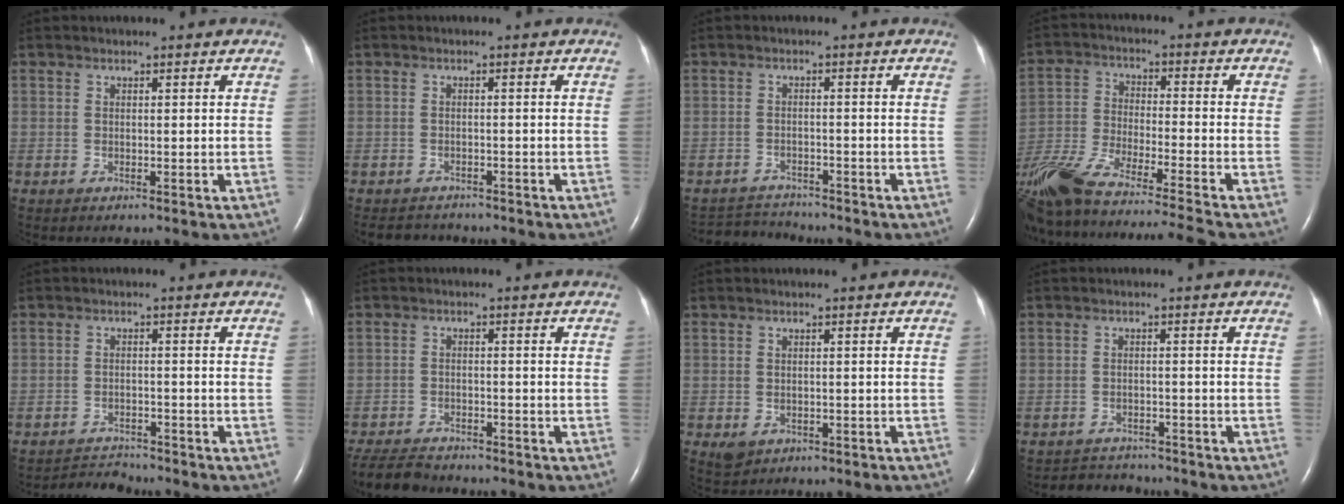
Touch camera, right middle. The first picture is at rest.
{"total": 4.6, "force": [-4.2, 1.6, 0.6], "torque": [-0.011, -0.005, -0.060]}
{"total": 4.7, "force": [-4.7, 0.5, -0.6], "torque": [0.003, -0.005, -0.079]}
{"total": 23.3, "force": [-19.7, -0.4, 12.6], "torque": [-0.257, -0.049, -0.337]}
{"total": 3.5, "force": [-3.4, 0.1, -0.9], "torque": [0.011, -0.012, -0.056]}
{"total": 7.5, "force": [-6.9, 1.7, 2.2], "torque": [-0.038, -0.018, -0.116]}
{"total": 2.6, "force": [-1.4, 1.9, 1.0], "torque": [-0.020, 0.001, -0.008]}
{"total": 4.7, "force": [-4.5, 1.3, -0.3], "torque": [0.000, 0.003, -0.068]}